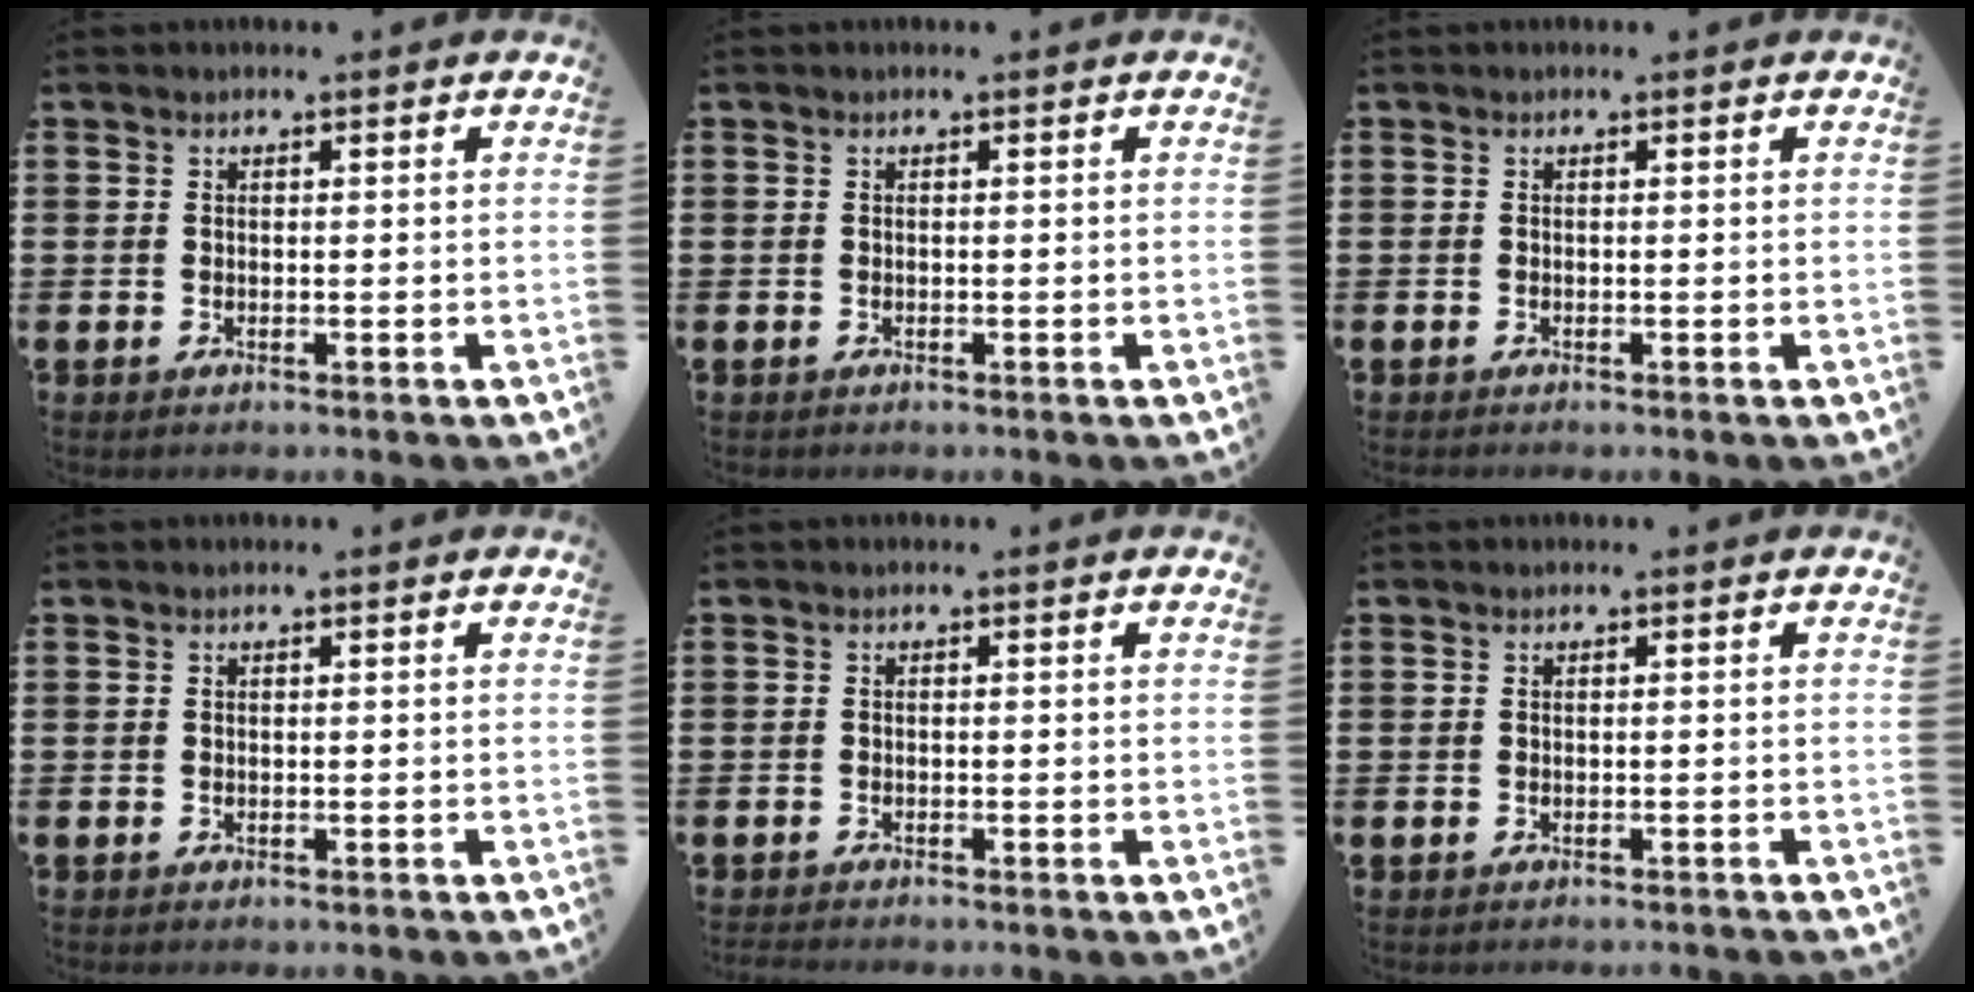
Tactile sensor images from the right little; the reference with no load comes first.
{"total": 0.0}
{"total": 0.0}
{"total": 0.0}
{"total": 0.5, "force": [-0.5, 0.0, 0.1], "torque": [-0.001, -0.002, -0.010]}
{"total": 0.0}